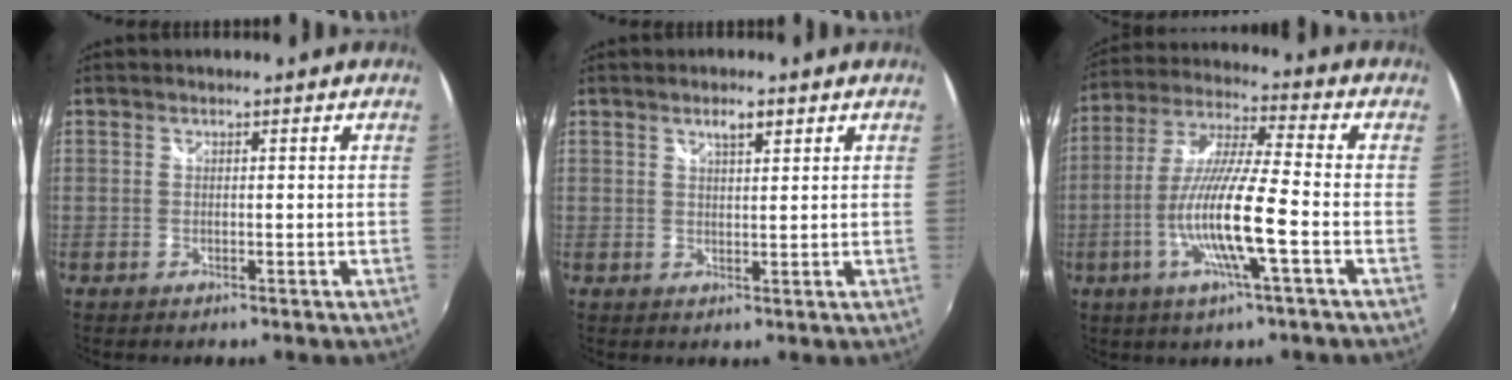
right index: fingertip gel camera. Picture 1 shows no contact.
{"total": 2.7, "force": [1.7, 0.8, 2.0], "torque": [-0.030, 0.005, 0.029]}
{"total": 14.2, "force": [-4.7, 0.7, 13.4], "torque": [-0.263, -0.009, -0.090]}